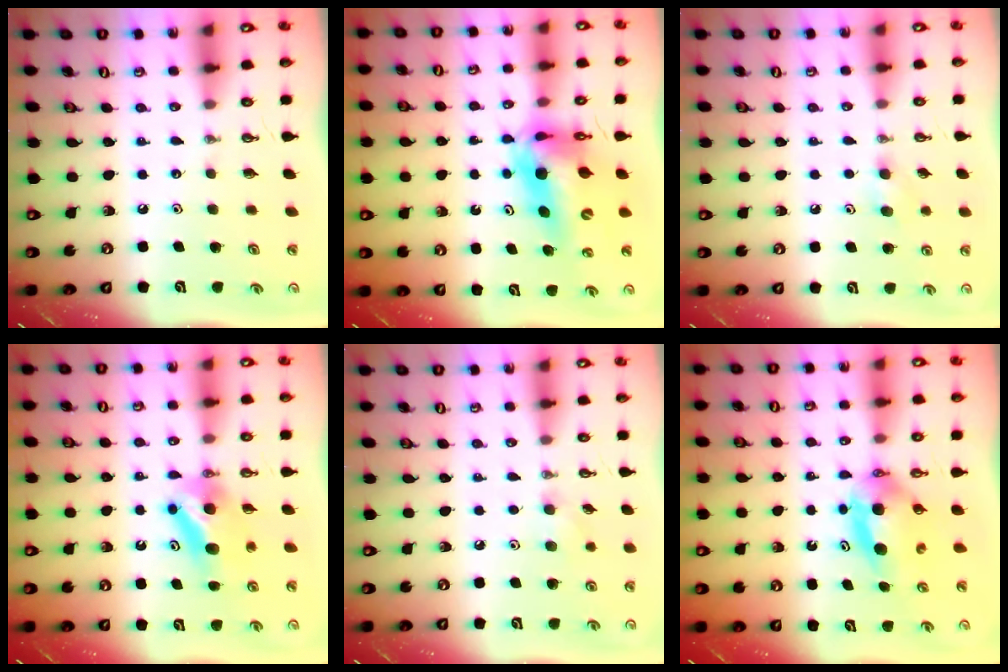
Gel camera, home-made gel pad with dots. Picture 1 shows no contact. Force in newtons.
{"total": 13.7, "press": 13.6, "slide": 1.3}
{"total": 5.1, "press": 5.0, "slide": 0.9}
{"total": 6.5, "press": 6.3, "slide": 1.6}
{"total": 6.4, "press": 6.2, "slide": 1.4}
{"total": 7.0, "press": 6.3, "slide": 3.0}